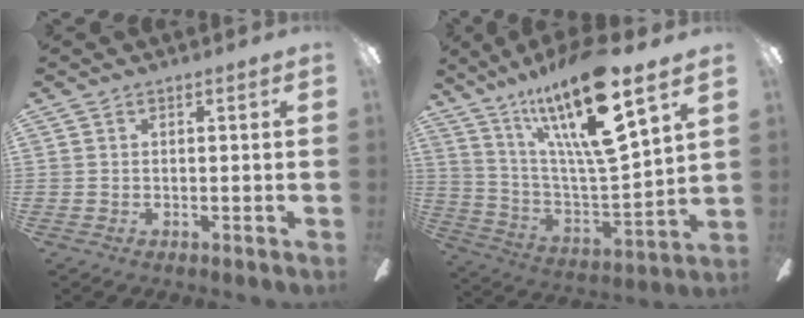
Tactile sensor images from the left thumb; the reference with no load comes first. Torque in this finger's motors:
{"motor_torque": [0.39, 0.44, 1.32, -1.45, 0.17]}